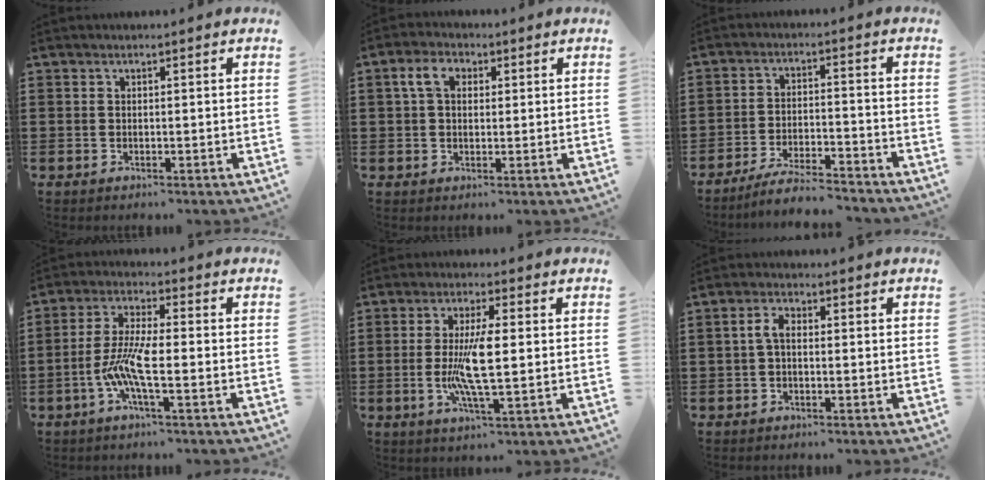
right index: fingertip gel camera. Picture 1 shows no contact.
{"total": 4.2, "force": [1.3, 2.8, 2.9], "torque": [-0.067, 0.014, 0.020]}
{"total": 5.5, "force": [-5.2, 0.2, 1.9], "torque": [-0.045, -0.005, -0.103]}
{"total": 7.6, "force": [-2.5, 1.5, 7.0], "torque": [-0.158, -0.015, -0.055]}
{"total": 7.9, "force": [-0.5, 1.5, 7.7], "torque": [-0.163, -0.011, -0.018]}
{"total": 2.7, "force": [-0.4, 1.2, 2.4], "torque": [-0.063, 0.000, -0.013]}